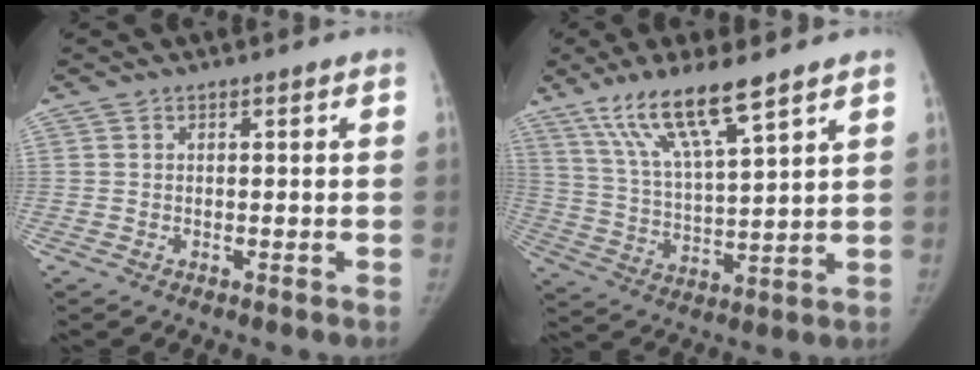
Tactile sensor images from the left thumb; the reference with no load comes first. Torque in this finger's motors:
{"motor_torque": [0.31, 0.13, 1.50, -1.27, 0.12]}